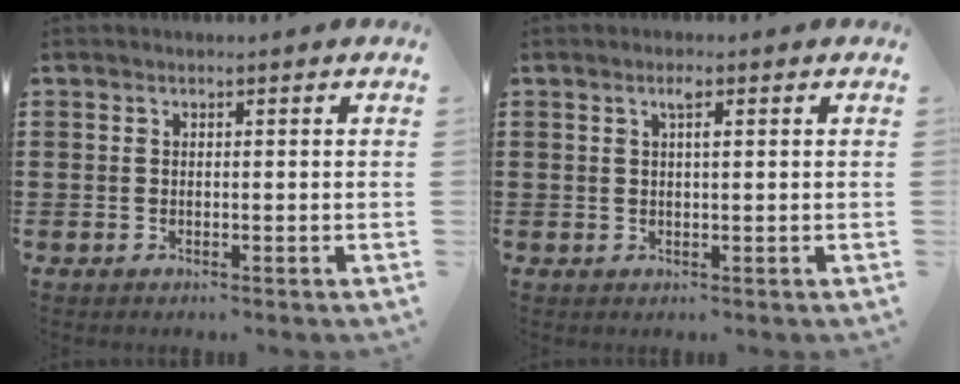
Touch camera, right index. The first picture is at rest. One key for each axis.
{"total": 1.7, "fx": 0.7, "fy": 0.3, "fz": 1.5, "tx": -0.030, "ty": 0.004, "tz": 0.011}